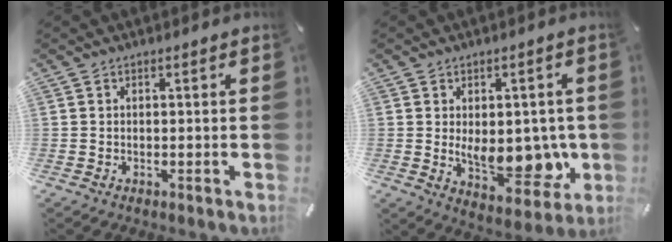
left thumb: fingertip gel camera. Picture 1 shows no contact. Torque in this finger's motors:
{"motor_torque": [0.91, 0.90, 1.96, -0.80, 0.13]}